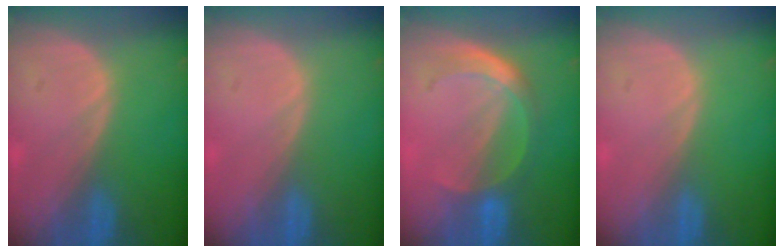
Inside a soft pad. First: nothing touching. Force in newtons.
{"total": 0.0}
{"total": 5.7, "press": 5.2, "slide": 2.5}
{"total": 0.0}